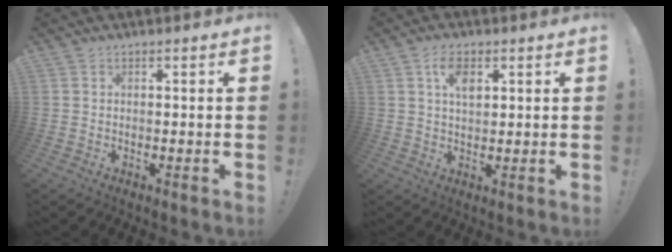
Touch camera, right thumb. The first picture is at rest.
{"total": 6.1, "force": [2.7, 3.2, 4.4], "torque": [-0.068, -0.005, 0.045]}